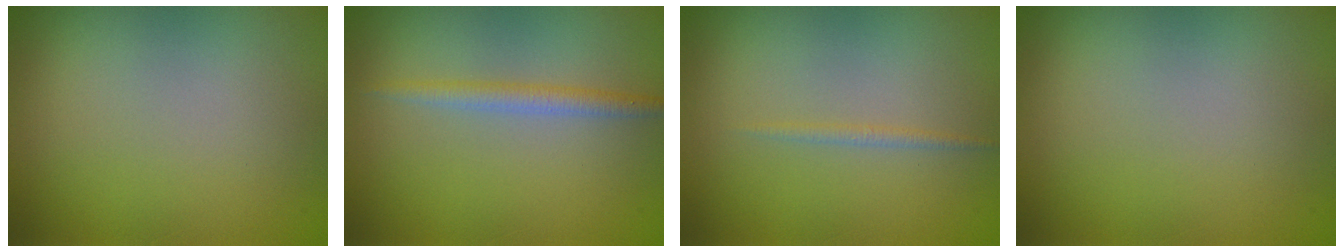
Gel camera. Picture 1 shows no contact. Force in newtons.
{"total": 1.7, "press": 1.7, "slide": 0.0}
{"total": 0.7, "press": 0.7, "slide": 0.1}
{"total": 0.0}